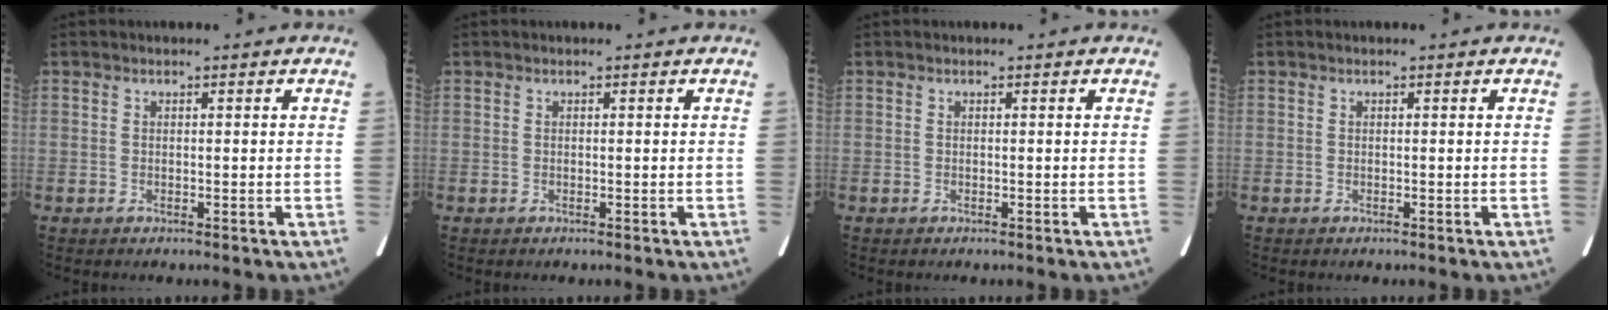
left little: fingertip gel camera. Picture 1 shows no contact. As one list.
[{"total": 0.0}, {"total": 0.0}, {"total": 0.0}]